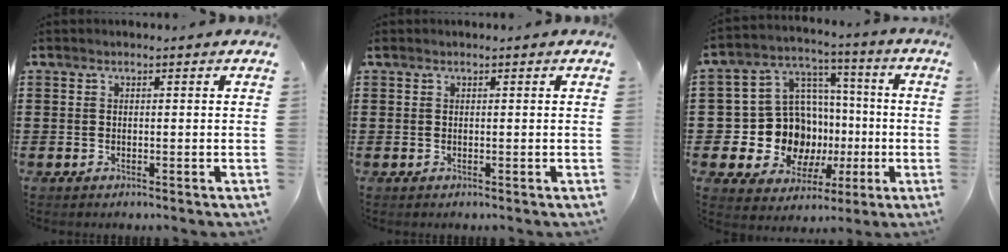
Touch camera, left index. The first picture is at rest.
{"total": 0.0}
{"total": 13.1, "force": [-2.2, 11.9, 4.9], "torque": [-0.133, 0.000, -0.028]}